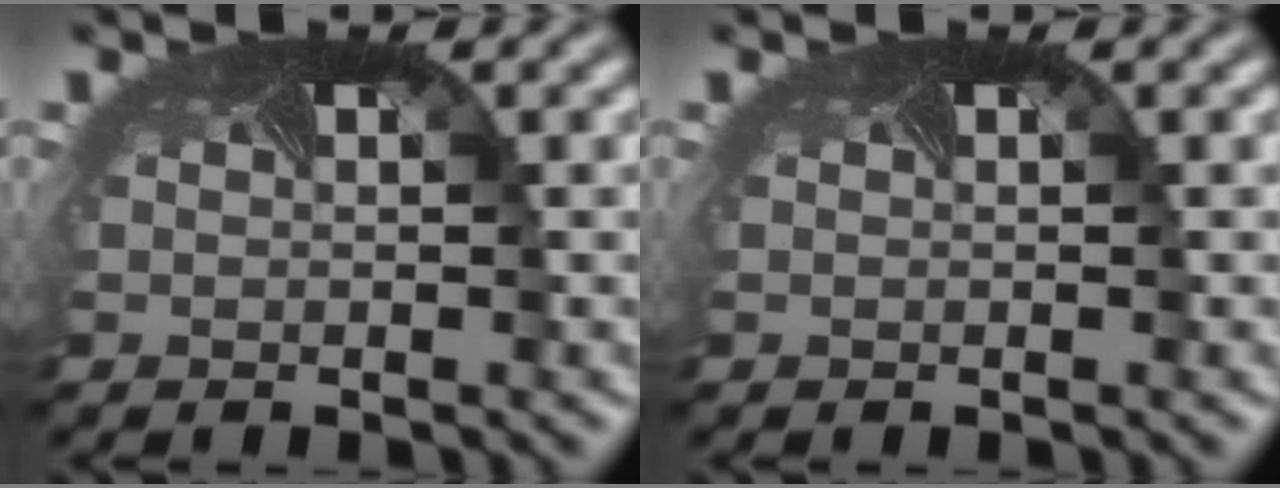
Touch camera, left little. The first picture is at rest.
{"total": 0.0}